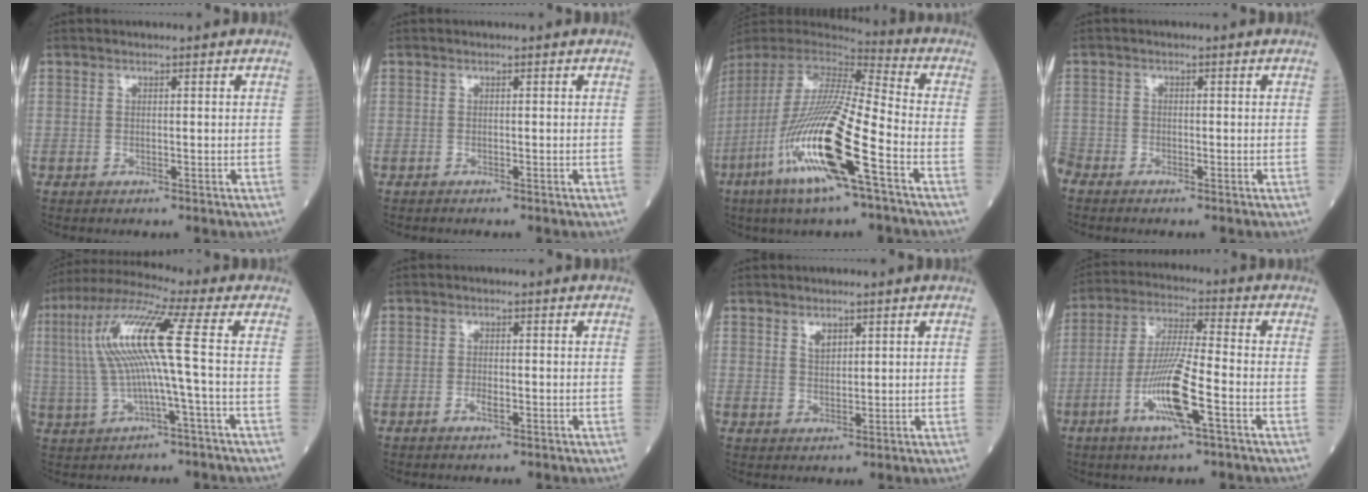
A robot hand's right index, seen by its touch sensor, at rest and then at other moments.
{"total": 0.8, "force": [-0.7, 0.0, 0.2], "torque": [0.000, 0.000, -0.012]}
{"total": 21.7, "force": [-9.1, 1.5, 19.7], "torque": [-0.434, -0.054, -0.181]}
{"total": 2.5, "force": [-2.2, 1.1, 0.2], "torque": [-0.008, -0.003, -0.044]}
{"total": 12.0, "force": [0.8, -0.6, 12.0], "torque": [-0.245, 0.024, 0.013]}
{"total": 1.5, "force": [-0.8, 0.5, 1.2], "torque": [-0.024, 0.001, -0.014]}
{"total": 2.0, "force": [1.3, 1.1, 1.0], "torque": [-0.020, 0.001, 0.031]}
{"total": 10.9, "force": [-4.2, 0.5, 10.1], "torque": [-0.203, -0.009, -0.081]}